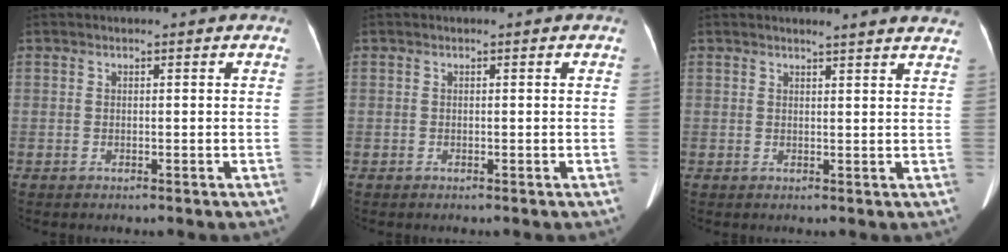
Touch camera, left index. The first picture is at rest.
{"total": 0.0}
{"total": 7.8, "force": [7.3, 0.1, 2.6], "torque": [-0.023, -0.001, 0.061]}